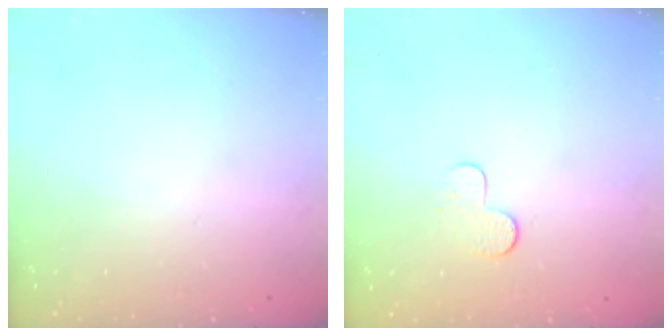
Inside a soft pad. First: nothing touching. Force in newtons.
{"total": 5.0, "press": 5.0, "slide": 0.5}